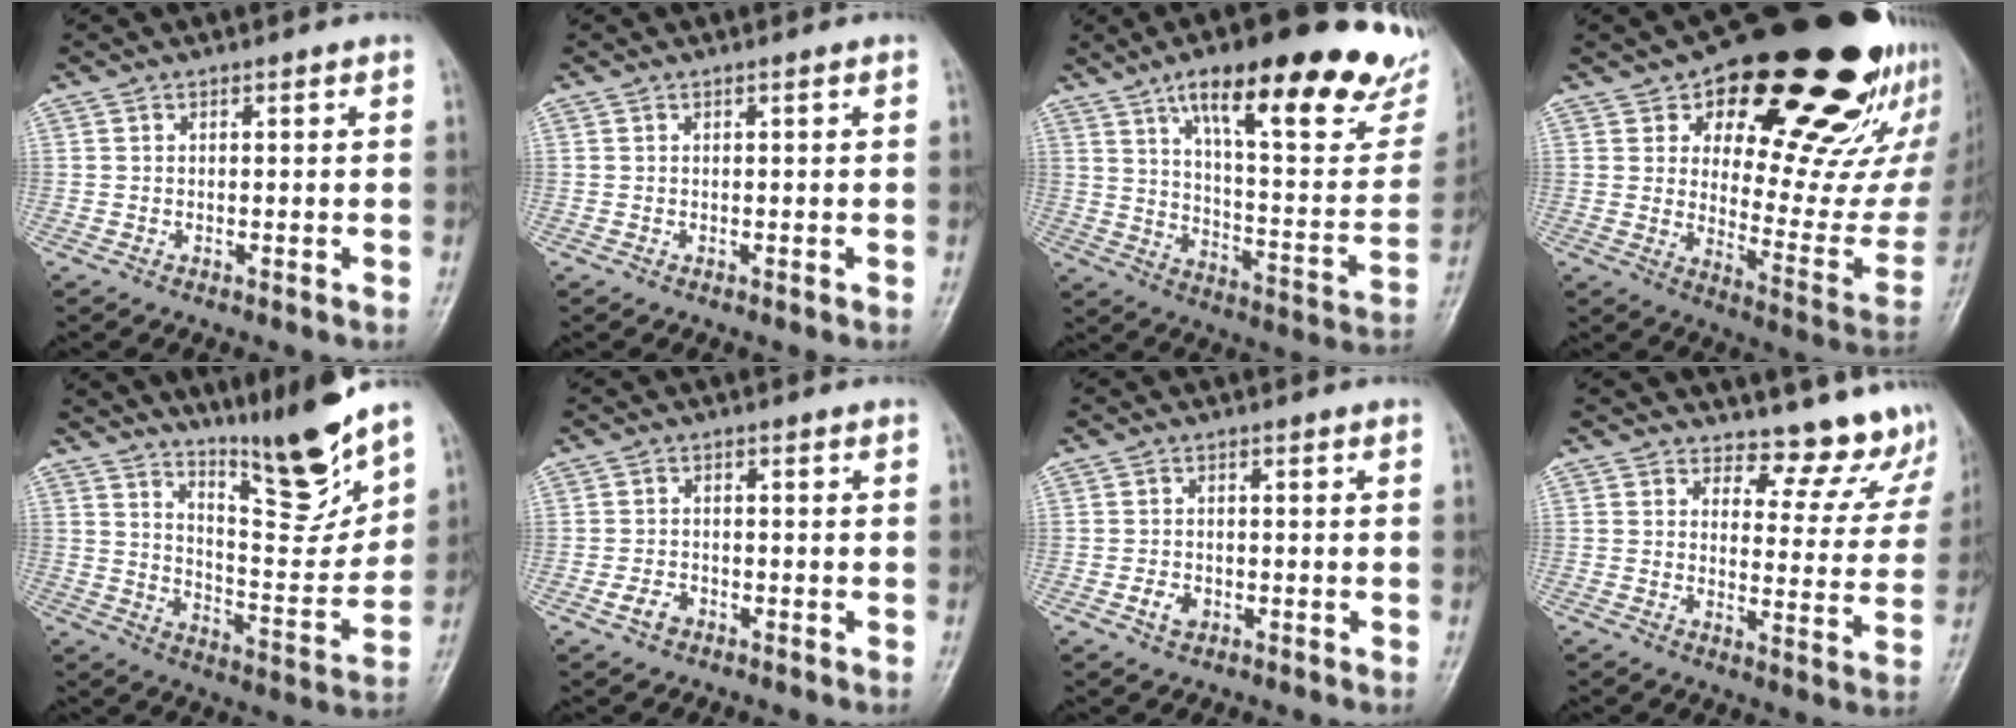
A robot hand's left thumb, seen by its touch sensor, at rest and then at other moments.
{"total": 0.0}
{"total": 30.8, "force": [18.7, 9.1, 22.7], "torque": [-0.289, -0.053, 0.277]}
{"total": 32.1, "force": [18.3, 13.1, 22.8], "torque": [-0.264, -0.066, 0.265]}
{"total": 14.9, "force": [11.9, 2.1, 8.8], "torque": [-0.106, -0.093, 0.203]}
{"total": 2.9, "force": [-1.5, 2.1, 1.4], "torque": [-0.023, 0.009, -0.027]}
{"total": 2.8, "force": [-1.0, 2.2, 1.5], "torque": [-0.020, 0.002, -0.017]}
{"total": 11.2, "force": [10.6, 3.8, 0.3], "torque": [0.044, -0.104, 0.107]}